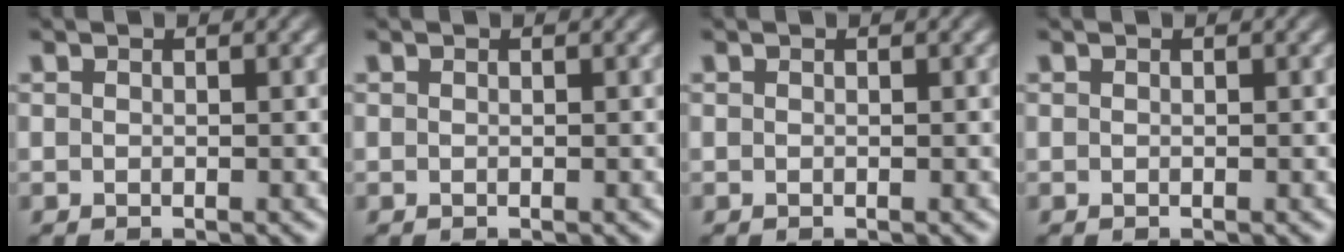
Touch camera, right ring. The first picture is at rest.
{"total": 0.0}
{"total": 0.0}
{"total": 0.0}